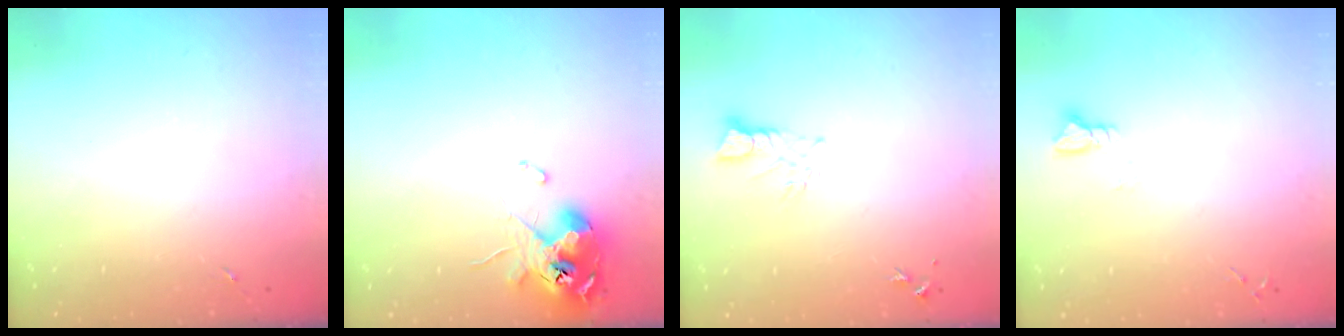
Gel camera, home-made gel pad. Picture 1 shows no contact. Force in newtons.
{"total": 11.9, "press": 11.8, "slide": 1.2}
{"total": 4.0, "press": 4.0, "slide": 0.4}
{"total": 3.0, "press": 3.0, "slide": 0.3}